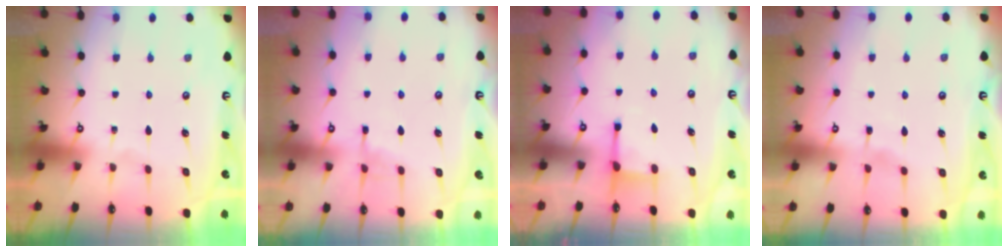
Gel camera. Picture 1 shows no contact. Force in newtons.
{"total": 4.4, "press": 4.3, "slide": 0.6}
{"total": 2.3, "press": 2.2, "slide": 0.6}
{"total": 3.5, "press": 3.5, "slide": 0.5}